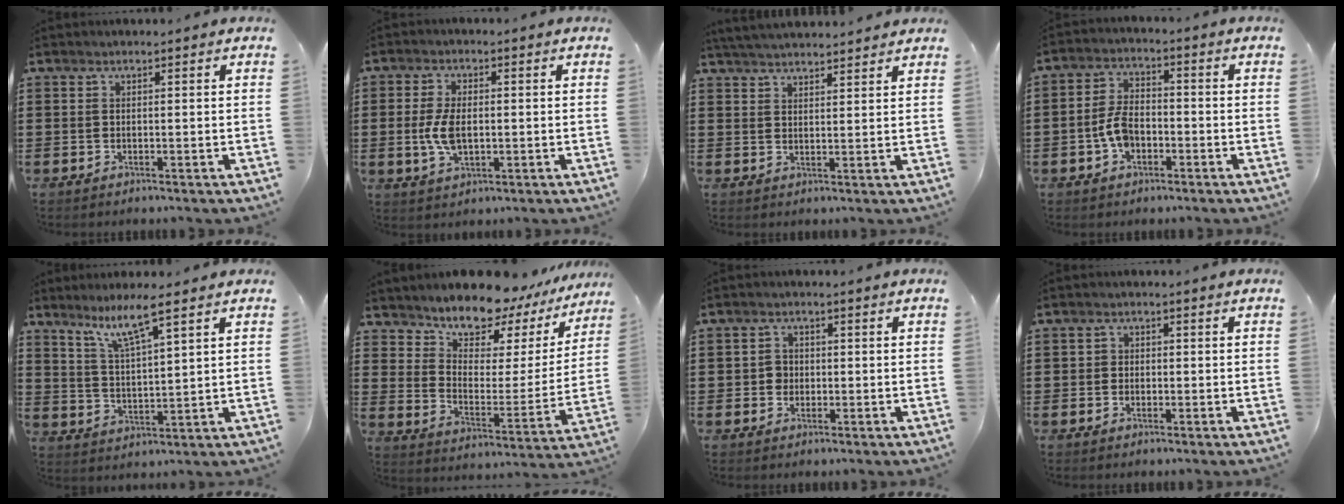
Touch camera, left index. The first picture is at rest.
{"total": 5.6, "force": [-0.2, 2.9, 4.8], "torque": [-0.111, 0.000, -0.008]}
{"total": 3.7, "force": [3.6, -0.1, 0.5], "torque": [-0.021, -0.010, 0.068]}
{"total": 5.6, "force": [-1.9, 3.3, 4.0], "torque": [-0.100, 0.002, -0.042]}
{"total": 7.6, "force": [5.4, 0.9, 5.3], "torque": [-0.111, -0.014, 0.093]}
{"total": 9.2, "force": [8.8, 2.3, 1.4], "torque": [-0.053, -0.081, 0.153]}
{"total": 2.1, "force": [-0.2, 2.0, 0.7], "torque": [-0.021, 0.006, -0.006]}
{"total": 1.3, "force": [-0.4, 1.2, 0.3], "torque": [-0.009, 0.003, -0.011]}